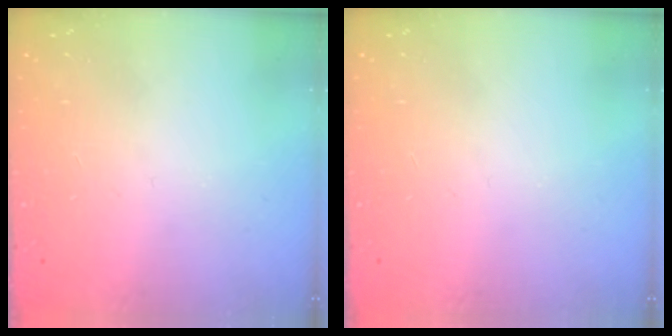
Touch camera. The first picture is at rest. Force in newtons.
{"total": 0.0}